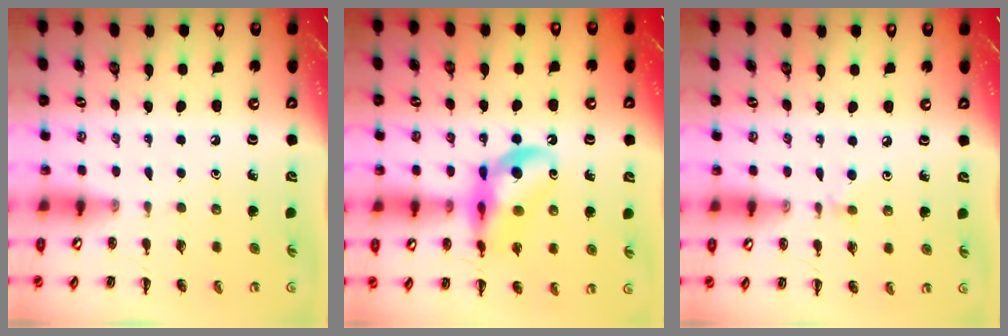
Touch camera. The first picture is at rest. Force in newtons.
{"total": 14.8, "press": 14.3, "slide": 3.7}
{"total": 3.2, "press": 3.0, "slide": 1.3}